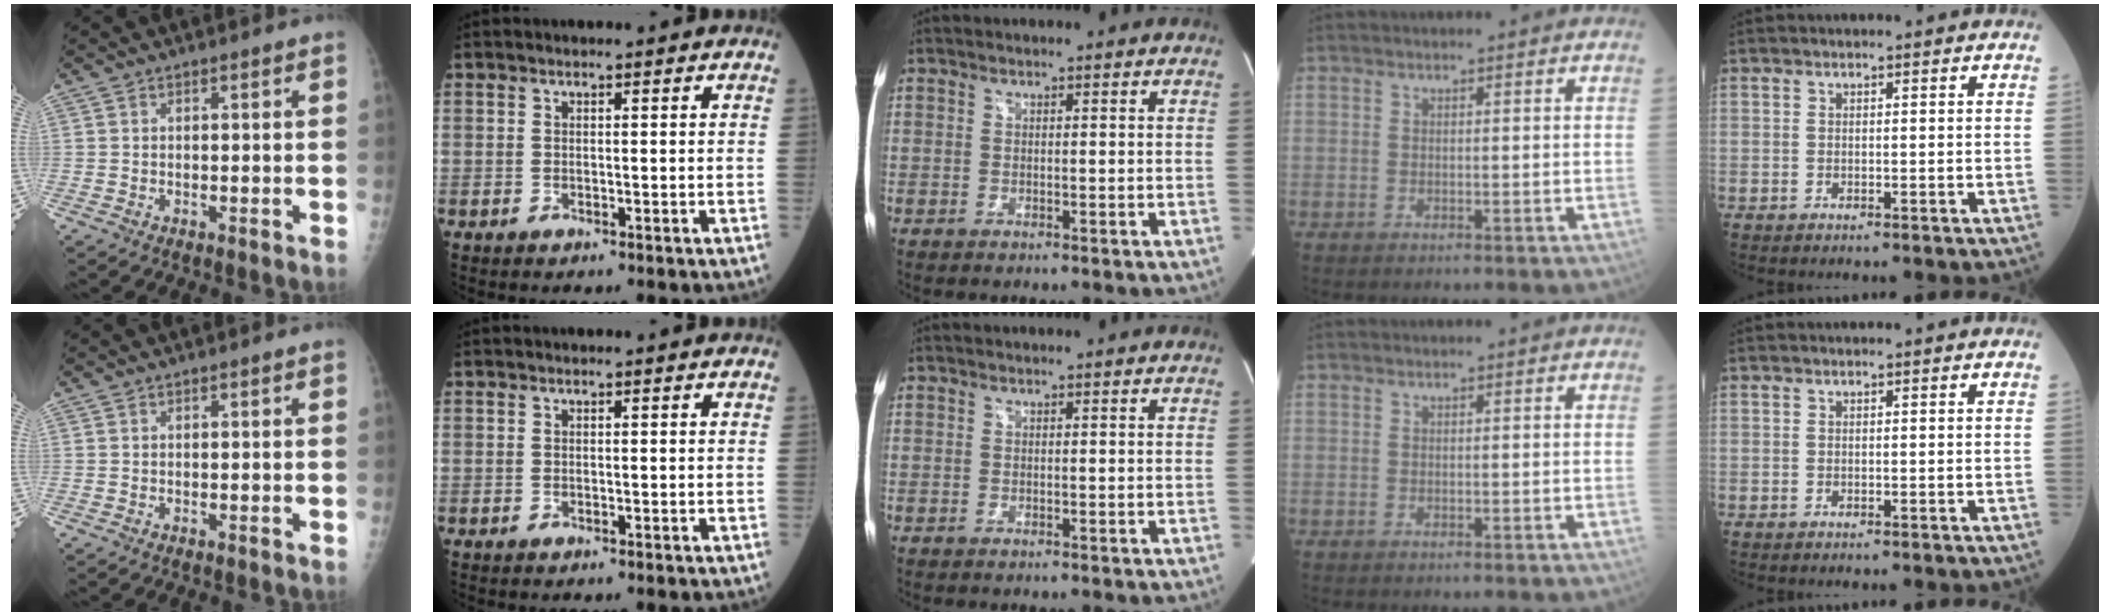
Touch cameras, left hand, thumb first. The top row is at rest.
{}